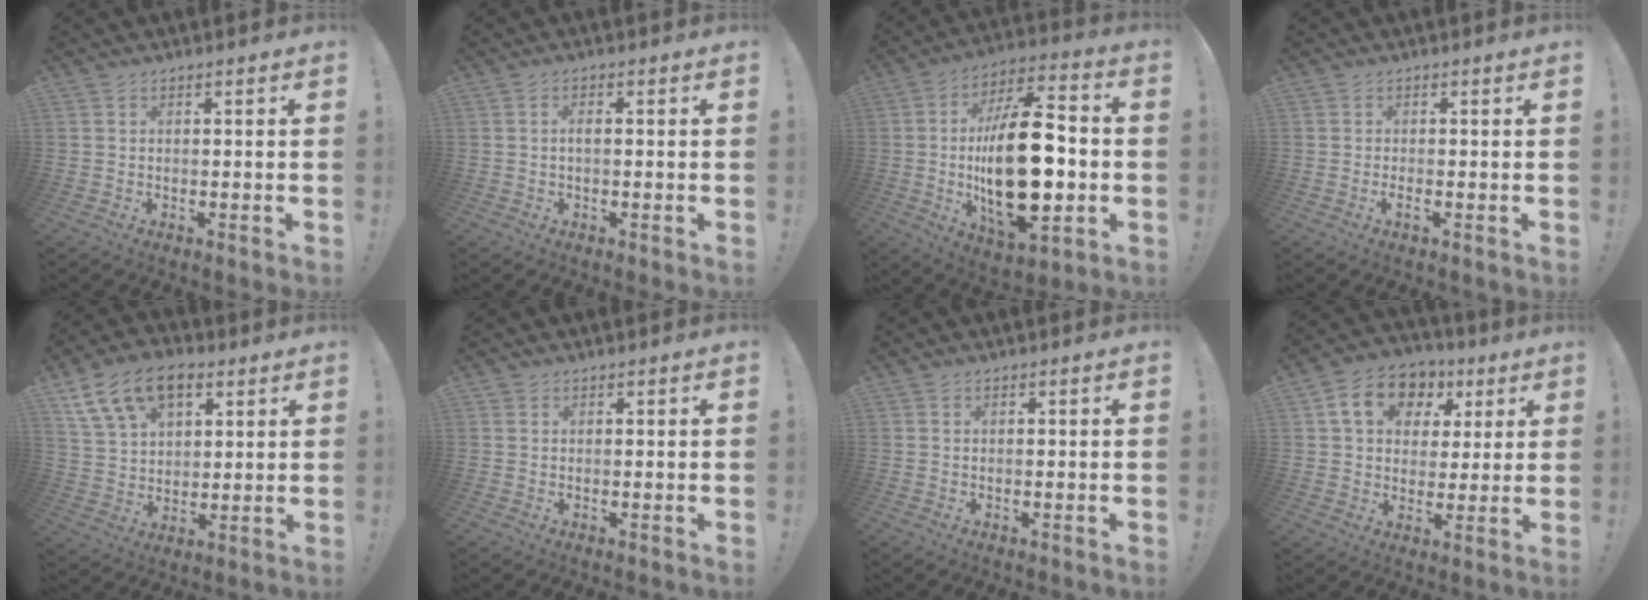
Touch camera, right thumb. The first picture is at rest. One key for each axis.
{"total": 1.5, "fx": -0.3, "fy": 0.3, "fz": 1.4, "tx": -0.034, "ty": 0.006, "tz": -0.004}
{"total": 27.6, "fx": -2.4, "fy": 12.5, "fz": 24.5, "tx": -0.438, "ty": 0.001, "tz": -0.037}
{"total": 1.6, "fx": -0.3, "fy": -0.2, "fz": 1.6, "tx": -0.027, "ty": -0.004, "tz": -0.006}
{"total": 15.6, "fx": 7.8, "fy": 10.3, "fz": 8.9, "tx": -0.151, "ty": -0.029, "tz": 0.149}
{"total": 0.7, "fx": 0.5, "fy": 0.5, "fz": 0.0, "tx": 0.005, "ty": -0.002, "tz": 0.009}
{"total": 0.0}
{"total": 13.9, "fx": 5.6, "fy": 10.7, "fz": 6.9, "tx": -0.106, "ty": -0.010, "tz": 0.108}